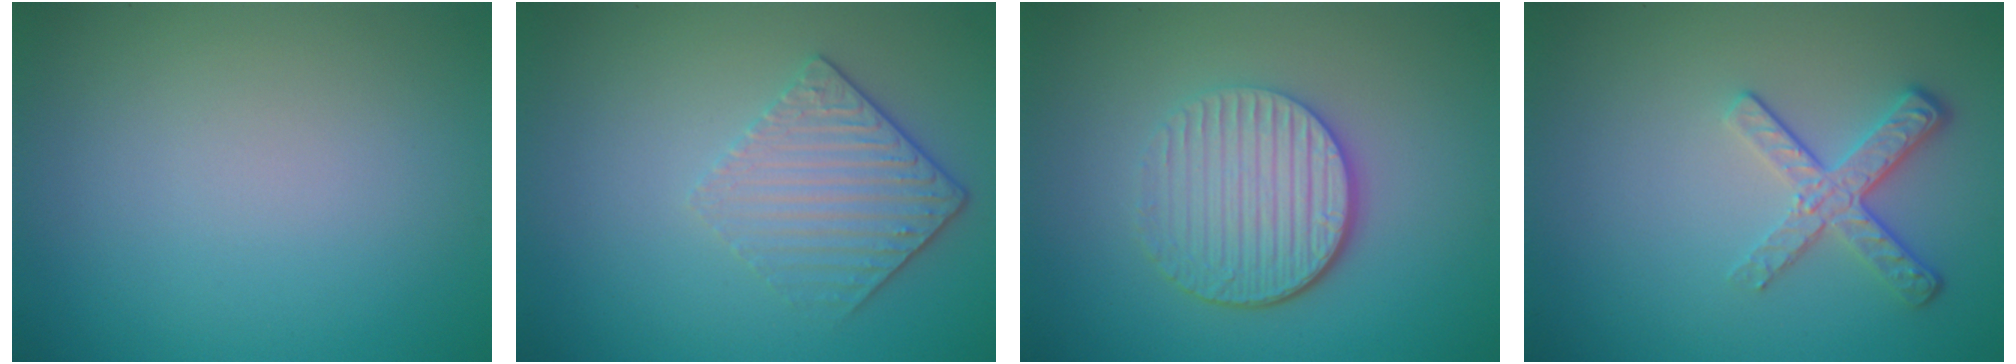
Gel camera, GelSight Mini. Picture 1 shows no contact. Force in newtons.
{"total": 3.6, "press": 2.6, "slide": 2.6}
{"total": 5.1, "press": 3.9, "slide": 3.3}
{"total": 3.4, "press": 2.6, "slide": 2.2}